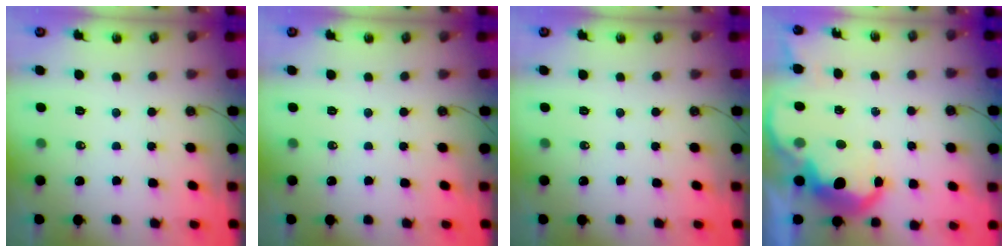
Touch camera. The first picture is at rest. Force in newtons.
{"total": 0.0}
{"total": 0.0}
{"total": 9.5, "press": 9.5, "slide": 0.6}